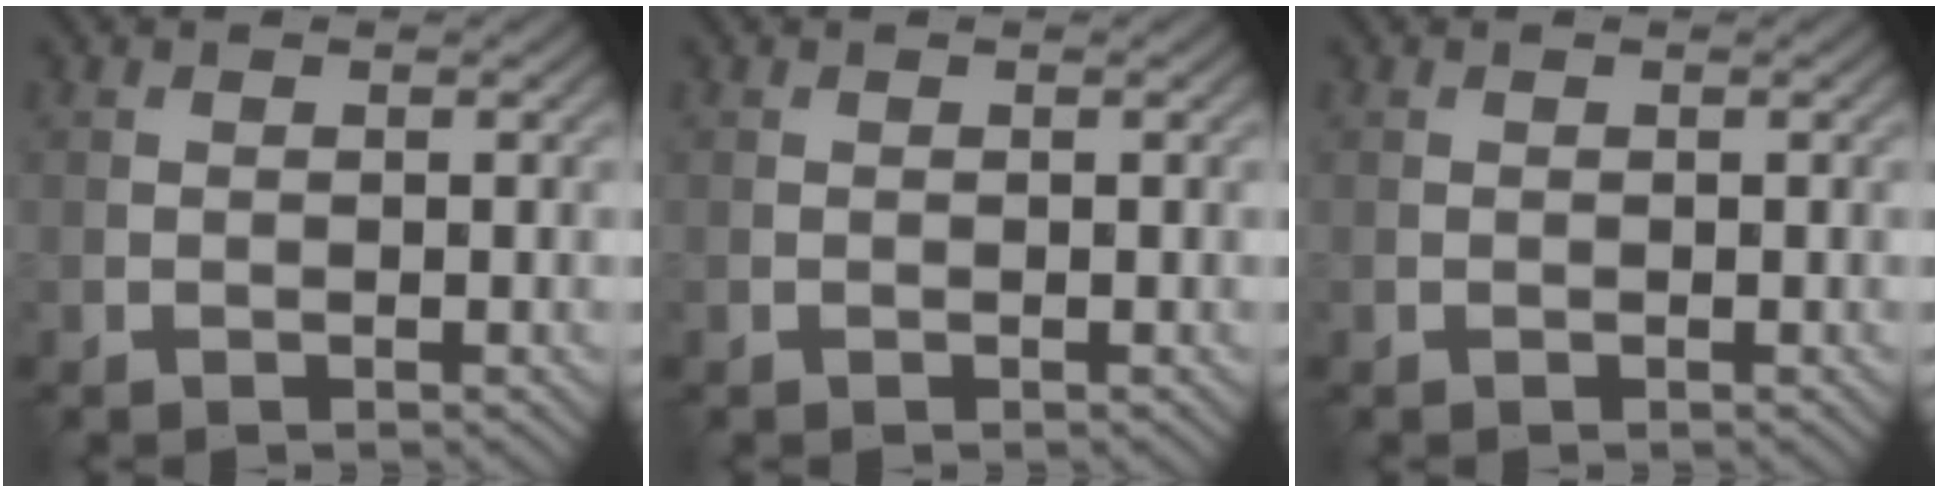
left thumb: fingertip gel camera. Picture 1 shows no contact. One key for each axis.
{"total": 0.0}
{"total": 0.0}